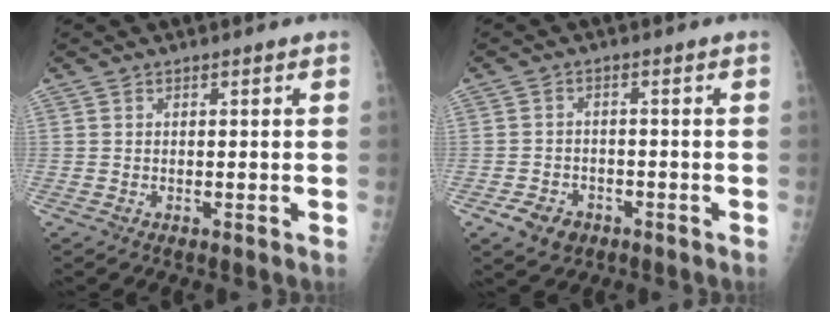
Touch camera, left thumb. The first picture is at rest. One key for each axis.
{"total": 5.0, "fx": -2.6, "fy": 3.8, "fz": 1.9, "tx": -0.026, "ty": 0.012, "tz": -0.036}